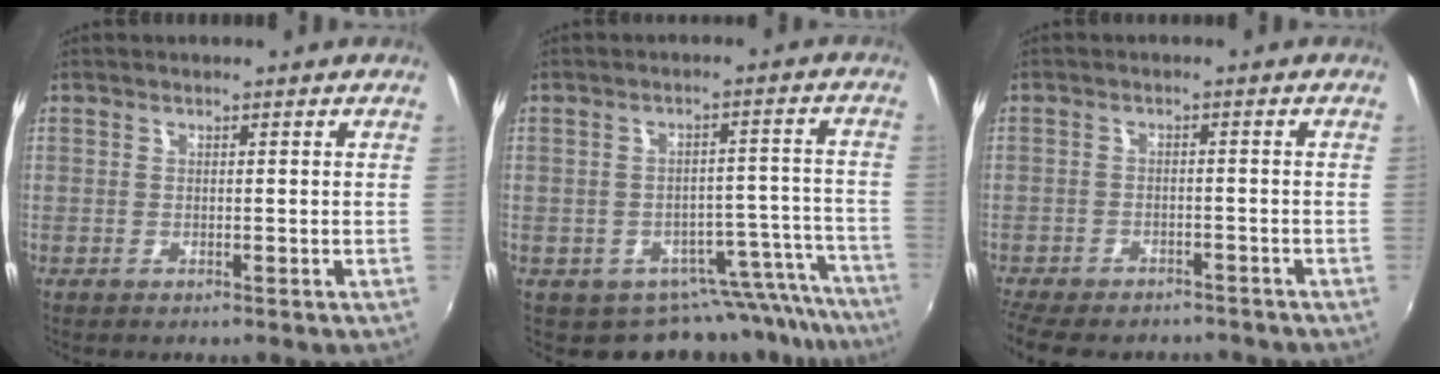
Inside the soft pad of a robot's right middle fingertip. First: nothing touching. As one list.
[{"total": 9.5, "force": [-6.2, 6.5, 3.0], "torque": [-0.050, 0.030, -0.046]}, {"total": 13.2, "force": [-11.0, 4.9, 5.4], "torque": [-0.132, -0.024, -0.161]}]